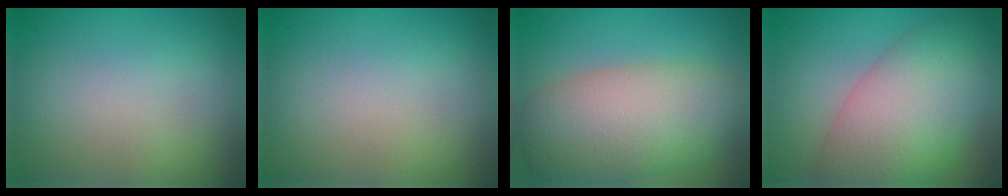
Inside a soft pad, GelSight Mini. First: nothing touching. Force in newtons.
{"total": 0.0}
{"total": 8.9, "press": 8.9, "slide": 0.2}
{"total": 9.0, "press": 9.0, "slide": 0.3}